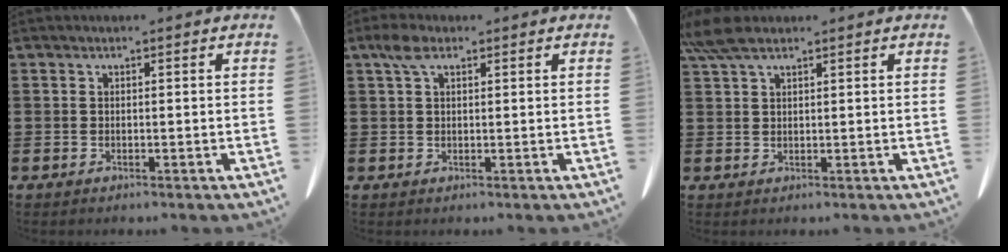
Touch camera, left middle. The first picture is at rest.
{"total": 3.1, "force": [1.5, 1.5, 2.3], "torque": [-0.052, 0.009, 0.027]}
{"total": 4.6, "force": [2.9, 1.5, 3.2], "torque": [-0.078, 0.004, 0.053]}